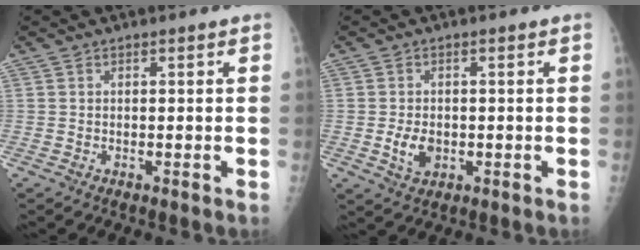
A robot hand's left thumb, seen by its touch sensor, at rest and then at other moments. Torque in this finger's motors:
{"motor_torque": [-0.45, 0.55, 0.26, -0.19, 0.04]}